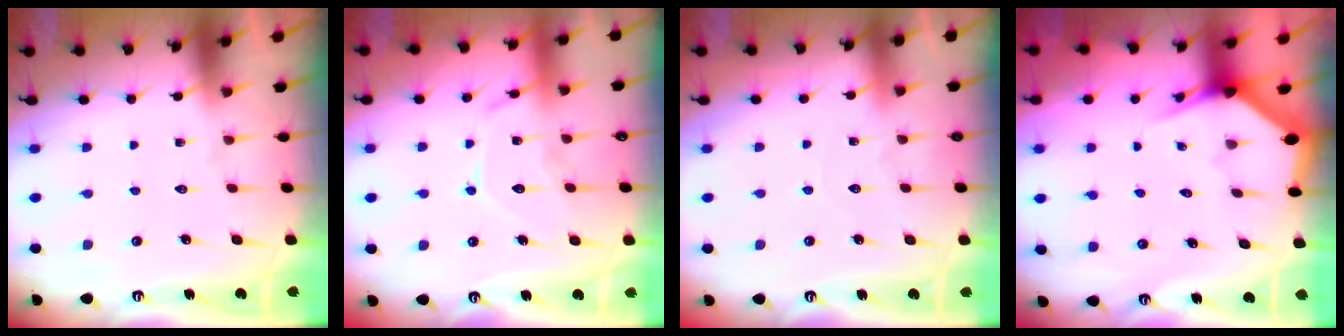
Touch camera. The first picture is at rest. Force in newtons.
{"total": 12.0, "press": 12.0, "slide": 0.9}
{"total": 2.7, "press": 2.7, "slide": 0.3}
{"total": 2.9, "press": 2.9, "slide": 0.1}